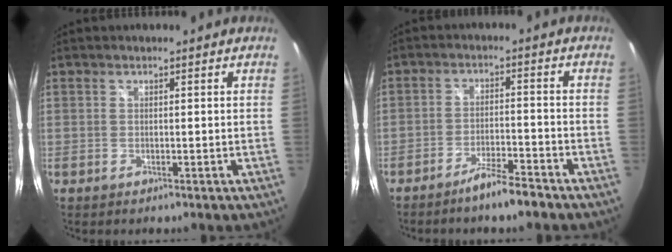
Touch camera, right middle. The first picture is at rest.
{"total": 5.7, "force": [-4.8, 0.4, 3.0], "torque": [-0.071, 0.000, -0.081]}